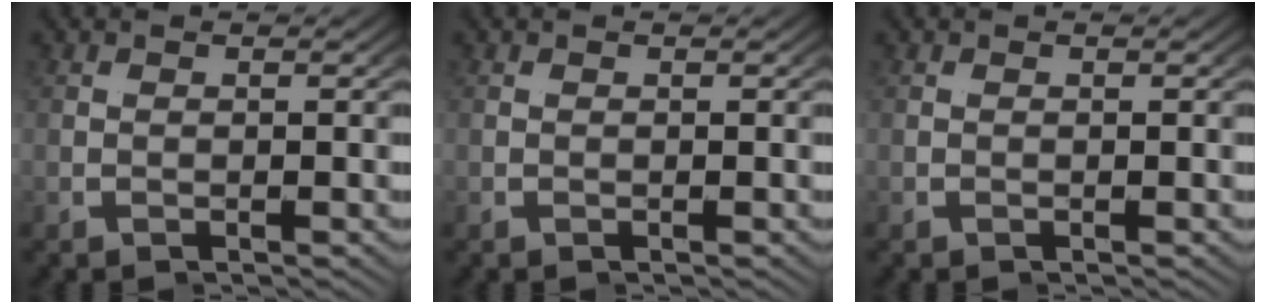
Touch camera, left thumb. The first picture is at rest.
{"total": 0.0}
{"total": 0.0}